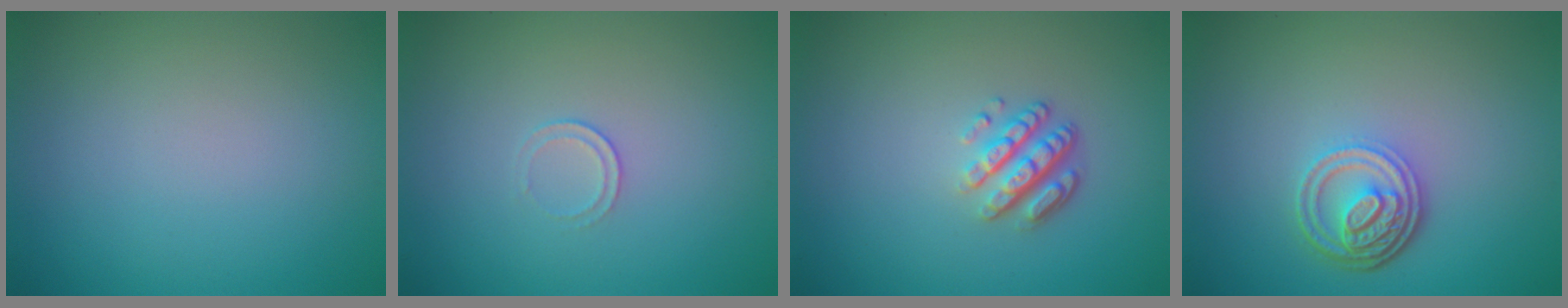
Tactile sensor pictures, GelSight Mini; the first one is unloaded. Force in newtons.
{"total": 0.7, "press": 0.3, "slide": 0.6}
{"total": 3.6, "press": 2.6, "slide": 2.4}
{"total": 4.4, "press": 3.3, "slide": 2.9}